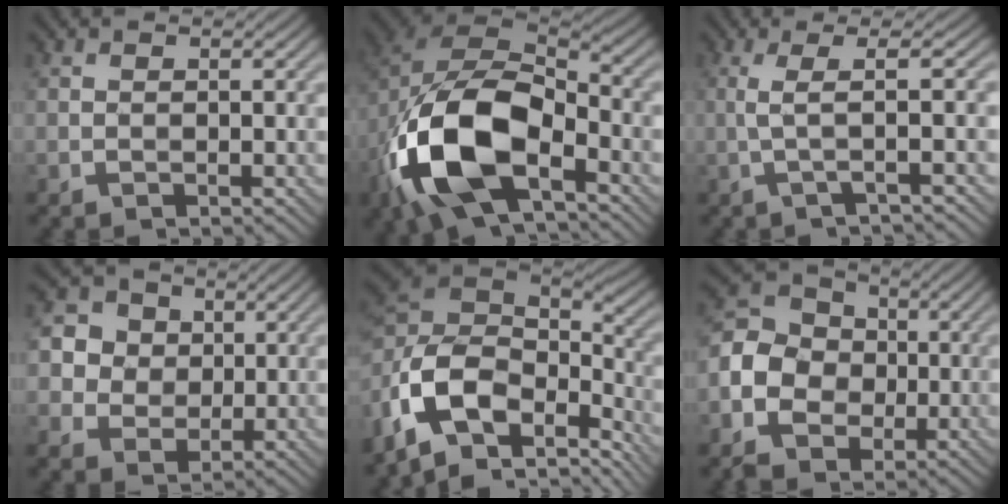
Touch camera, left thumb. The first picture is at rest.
{"total": 16.9, "force": [-6.7, 9.2, 12.4], "torque": [-0.288, -0.038, -0.125]}
{"total": 3.3, "force": [0.0, 0.0, 3.3], "torque": [-0.065, 0.008, -0.007]}
{"total": 6.0, "force": [1.5, 5.4, 2.0], "torque": [-0.077, 0.011, 0.025]}
{"total": 14.2, "force": [-5.2, 9.3, 9.4], "torque": [-0.262, -0.012, -0.084]}
{"total": 9.7, "force": [-2.2, 8.1, 4.8], "torque": [-0.142, -0.011, -0.058]}